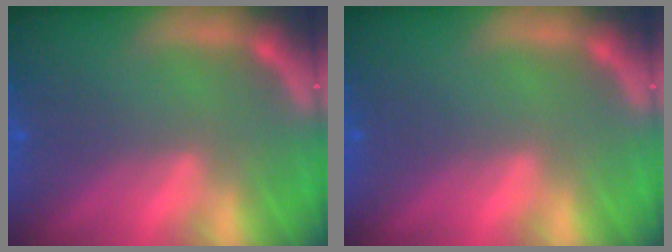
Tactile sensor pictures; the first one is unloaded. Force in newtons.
{"total": 0.0}